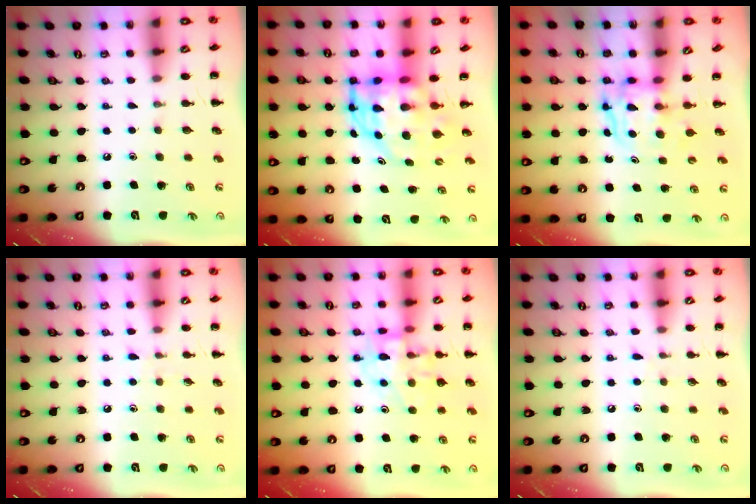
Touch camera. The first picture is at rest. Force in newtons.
{"total": 6.8, "press": 6.5, "slide": 2.0}
{"total": 3.6, "press": 3.6, "slide": 0.4}
{"total": 4.7, "press": 4.2, "slide": 2.1}
{"total": 12.8, "press": 12.6, "slide": 2.0}
{"total": 3.9, "press": 3.4, "slide": 1.9}